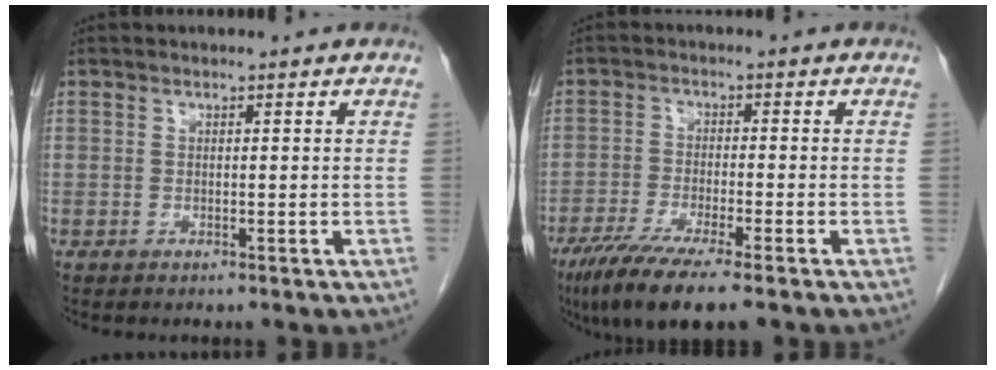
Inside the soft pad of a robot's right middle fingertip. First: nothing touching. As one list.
[{"total": 9.4, "force": [-6.5, 0.4, 6.8], "torque": [-0.119, -0.026, -0.108]}]